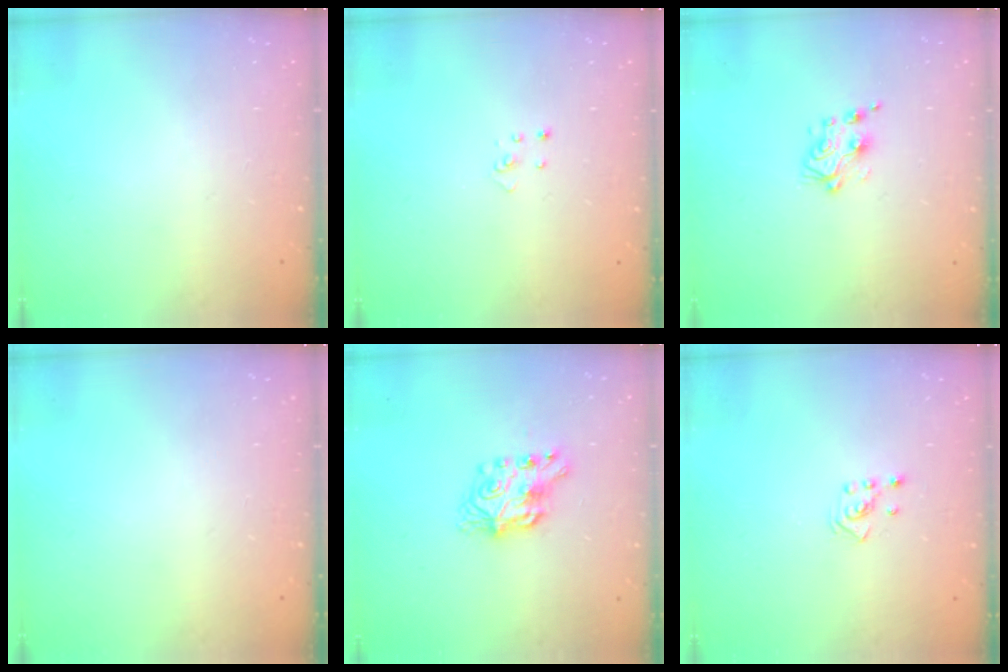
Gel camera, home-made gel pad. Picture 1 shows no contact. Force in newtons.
{"total": 2.2, "press": 2.2, "slide": 0.2}
{"total": 5.9, "press": 5.9, "slide": 0.5}
{"total": 0.0}
{"total": 7.7, "press": 7.7, "slide": 0.7}
{"total": 2.1, "press": 1.9, "slide": 0.8}